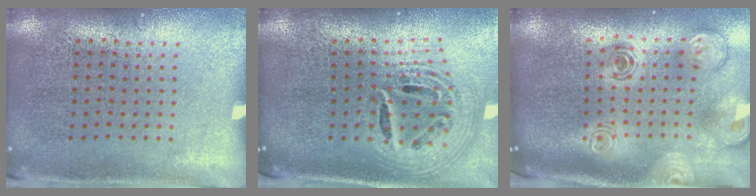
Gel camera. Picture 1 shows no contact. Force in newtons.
{"total": 2.7, "press": 1.9, "slide": 1.9}
{"total": 3.0, "press": 2.1, "slide": 2.1}